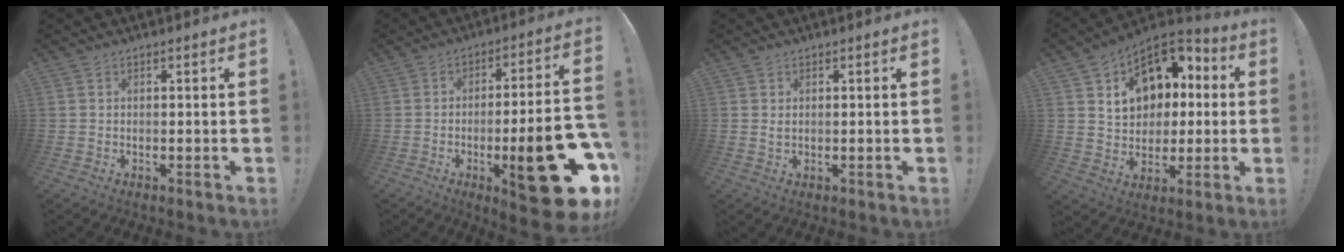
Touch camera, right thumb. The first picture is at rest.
{"total": 24.6, "force": [-8.8, 6.7, 22.0], "torque": [-0.290, 0.034, -0.126]}
{"total": 1.1, "force": [0.8, 0.6, 0.4], "torque": [-0.001, 0.000, 0.013]}
{"total": 16.1, "force": [5.6, 12.4, 8.7], "torque": [-0.109, -0.025, 0.111]}